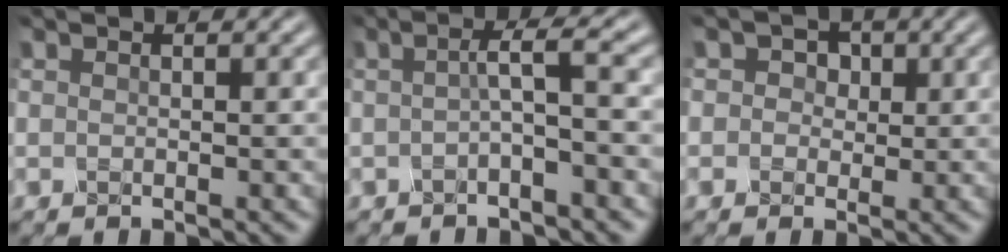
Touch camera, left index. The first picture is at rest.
{"total": 2.6, "force": [-0.6, 0.2, 2.5], "torque": [-0.046, 0.007, -0.017]}
{"total": 3.3, "force": [1.1, 2.8, 1.5], "torque": [-0.027, 0.003, 0.001]}